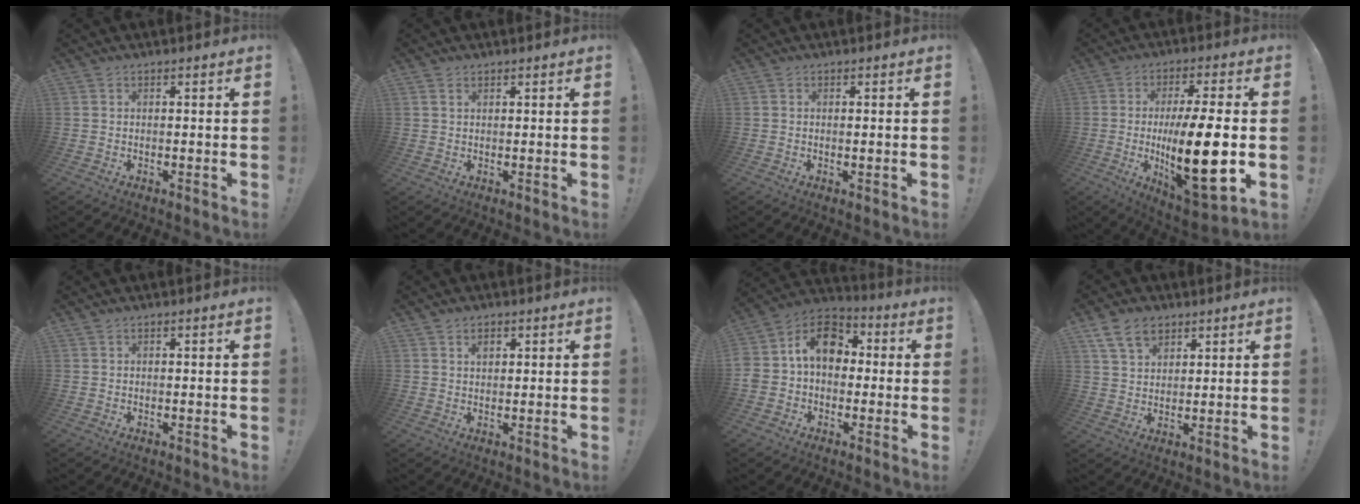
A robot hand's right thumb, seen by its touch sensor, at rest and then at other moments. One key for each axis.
{"total": 1.2, "fx": 0.8, "fy": 0.6, "fz": 0.6, "tx": -0.008, "ty": -0.002, "tz": 0.015}
{"total": 0.9, "fx": 0.2, "fy": -0.2, "fz": 0.8, "tx": -0.007, "ty": -0.004, "tz": 0.002}
{"total": 21.3, "fx": -2.0, "fy": 6.3, "fz": 20.2, "tx": -0.344, "ty": -0.007, "tz": -0.028}
{"total": 0.5, "fx": 0.5, "fy": 0.2, "fz": 0.1, "tx": -0.007, "ty": 0.001, "tz": 0.011}
{"total": 2.2, "fx": 1.1, "fy": 1.5, "fz": 1.2, "tx": -0.014, "ty": -0.001, "tz": 0.019}
{"total": 12.7, "fx": 1.8, "fy": 10.0, "fz": 7.6, "tx": -0.124, "ty": 0.018, "tz": 0.041}
{"total": 9.5, "fx": 5.7, "fy": 6.2, "fz": 4.5, "tx": -0.068, "ty": -0.020, "tz": 0.110}